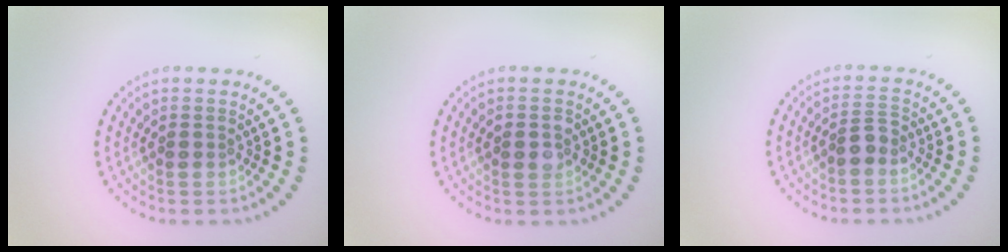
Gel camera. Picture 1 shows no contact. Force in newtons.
{"total": 2.1, "press": 2.1, "slide": 0.1}
{"total": 1.7, "press": 1.5, "slide": 0.9}